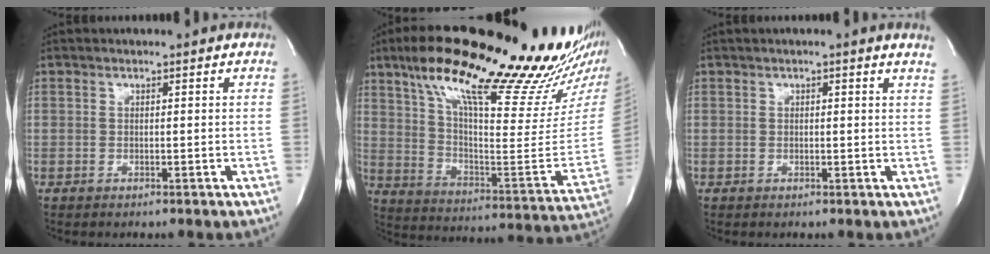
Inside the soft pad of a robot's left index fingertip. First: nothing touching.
{"total": 32.6, "force": [24.2, 5.2, 21.3], "torque": [-0.294, -0.022, 0.342]}
{"total": 2.2, "force": [1.5, -0.2, 1.6], "torque": [-0.026, -0.007, 0.011]}